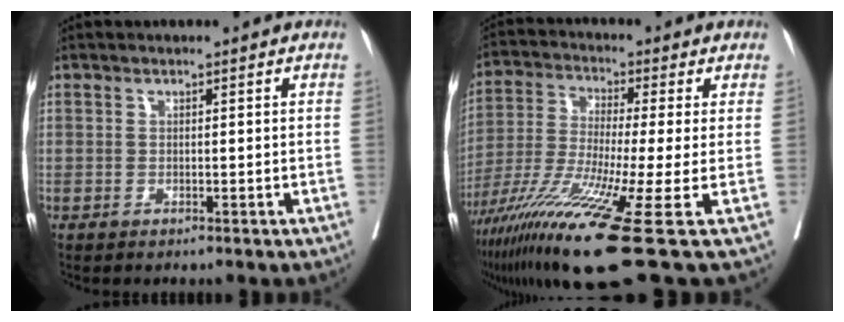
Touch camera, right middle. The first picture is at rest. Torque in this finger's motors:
{"motor_torque": [0.18, -0.98, 0.48, 0.21]}